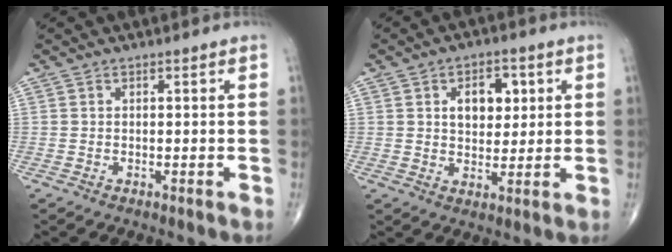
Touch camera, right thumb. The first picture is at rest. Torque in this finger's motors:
{"motor_torque": [-0.35, 0.35, 0.85, 0.36, 0.00]}